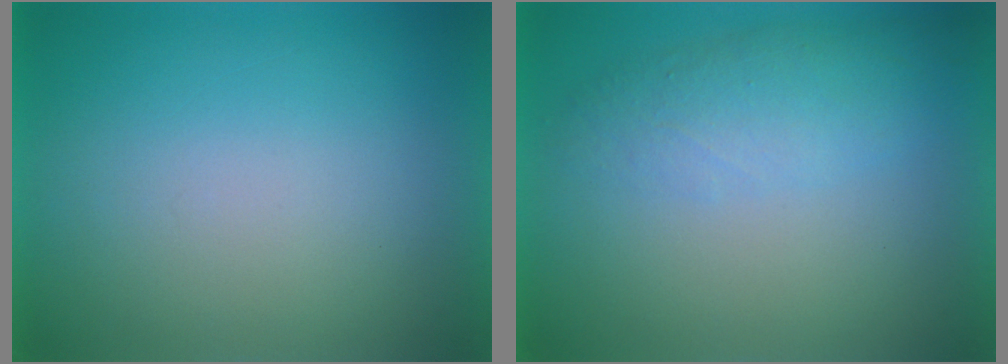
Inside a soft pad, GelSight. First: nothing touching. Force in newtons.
{"total": 3.9}